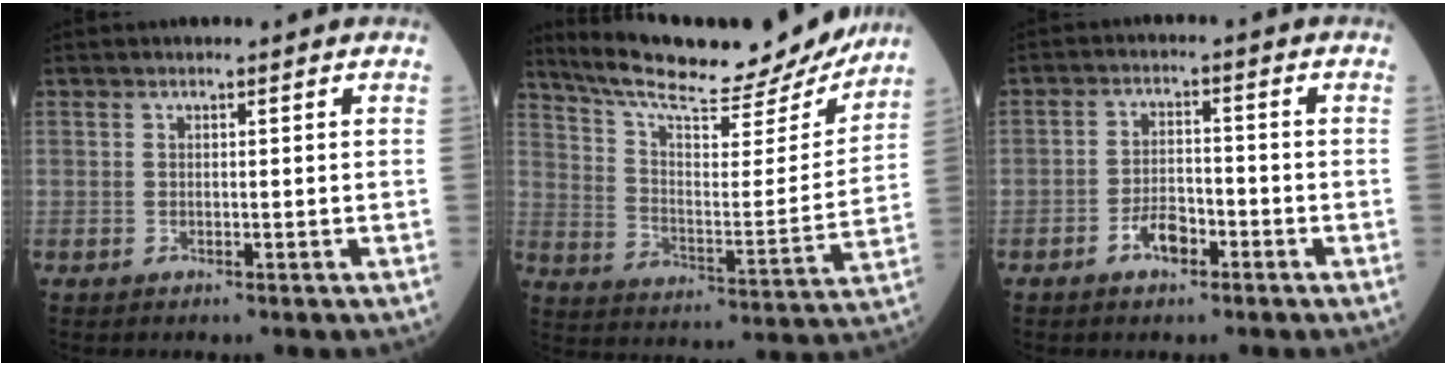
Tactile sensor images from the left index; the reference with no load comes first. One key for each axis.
{"total": 21.3, "fx": 19.4, "fy": 3.4, "fz": 8.1, "tx": -0.136, "ty": -0.026, "tz": 0.279}
{"total": 4.2, "fx": -2.5, "fy": 2.0, "fz": 2.7, "tx": -0.052, "ty": 0.006, "tz": -0.047}